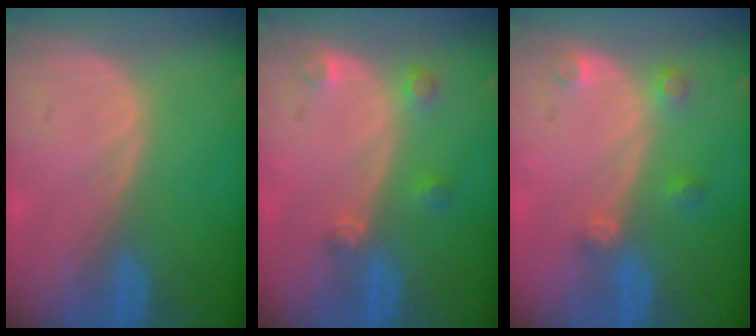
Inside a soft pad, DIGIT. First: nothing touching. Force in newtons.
{"total": 2.7, "press": 2.7, "slide": 0.3}
{"total": 2.7, "press": 2.7, "slide": 0.3}